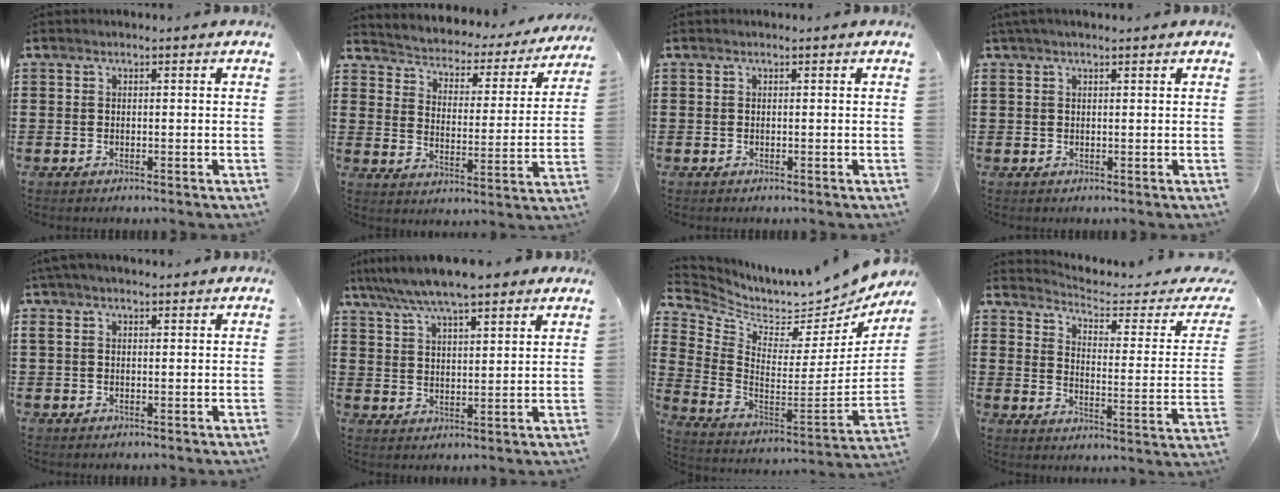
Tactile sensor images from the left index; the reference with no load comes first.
{"total": 1.9, "force": [1.8, 0.6, 0.0], "torque": [-0.020, -0.026, 0.016]}
{"total": 0.0}
{"total": 1.5, "force": [0.9, 0.2, 1.2], "torque": [-0.023, 0.002, 0.016]}
{"total": 2.1, "force": [1.1, 0.9, 1.5], "torque": [-0.033, 0.006, 0.020]}
{"total": 7.6, "force": [6.4, 1.2, 3.8], "torque": [-0.094, -0.014, 0.114]}
{"total": 4.4, "force": [3.9, 1.5, 1.2], "torque": [-0.056, -0.055, 0.060]}
{"total": 3.6, "force": [3.1, 0.6, 1.7], "torque": [-0.047, -0.028, 0.044]}